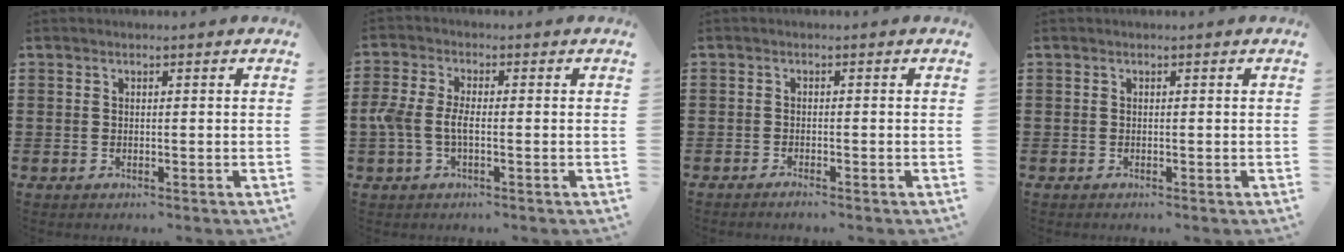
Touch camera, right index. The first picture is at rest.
{"total": 3.9, "force": [-1.0, 1.5, 3.4], "torque": [-0.089, -0.005, -0.026]}
{"total": 1.0, "force": [-0.9, 0.0, 0.3], "torque": [-0.007, -0.002, -0.017]}
{"total": 0.0}